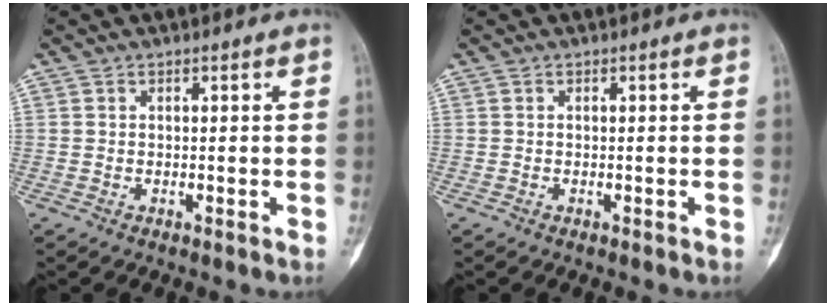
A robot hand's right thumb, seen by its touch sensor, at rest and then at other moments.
{"total": 0.0}